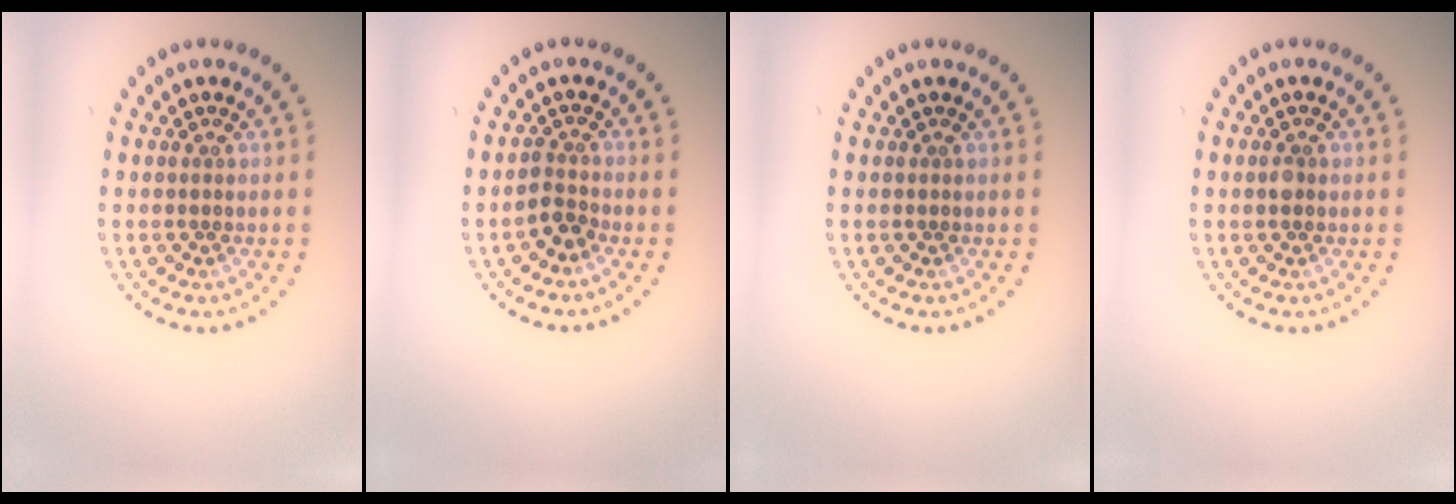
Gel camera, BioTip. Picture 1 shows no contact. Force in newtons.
{"total": 1.8, "press": 1.3, "slide": 1.2}
{"total": 0.0}
{"total": 0.9, "press": 0.9, "slide": 0.0}